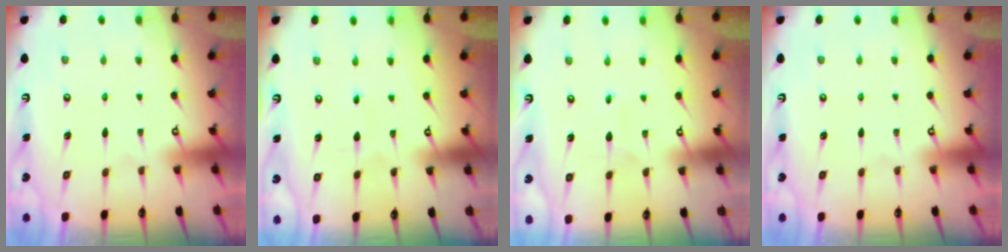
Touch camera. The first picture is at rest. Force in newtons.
{"total": 1.8, "press": 1.8, "slide": 0.2}
{"total": 2.3, "press": 2.3, "slide": 0.2}
{"total": 0.0}